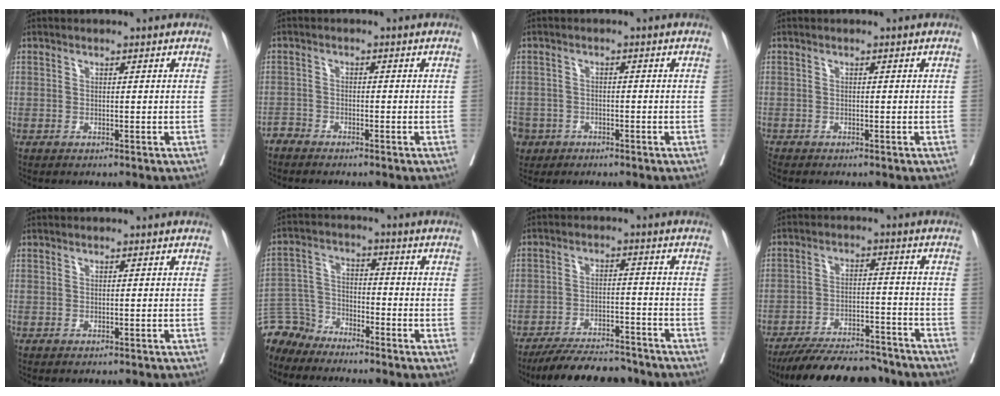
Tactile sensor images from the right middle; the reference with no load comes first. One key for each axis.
{"total": 1.6, "fx": -1.6, "fy": 0.1, "fz": -0.1, "tx": 0.008, "ty": -0.002, "tz": -0.034}
{"total": 7.2, "fx": -4.0, "fy": 5.8, "fz": 1.4, "tx": -0.047, "ty": 0.004, "tz": -0.068}
{"total": 0.7, "fx": -0.7, "fy": 0.0, "fz": 0.0, "tx": -0.007, "ty": -0.004, "tz": -0.017}
{"total": 0.6, "fx": -0.5, "fy": 0.2, "fz": 0.1, "tx": -0.002, "ty": 0.000, "tz": -0.011}
{"total": 6.6, "fx": -6.2, "fy": 2.0, "fz": -1.1, "tx": 0.021, "ty": 0.014, "tz": -0.130}
{"total": 11.5, "fx": -10.4, "fy": 3.3, "fz": 3.6, "tx": -0.044, "ty": 0.006, "tz": -0.155}
{"total": 13.7, "fx": -12.2, "fy": 4.1, "fz": 4.5, "tx": -0.061, "ty": 0.009, "tz": -0.178}